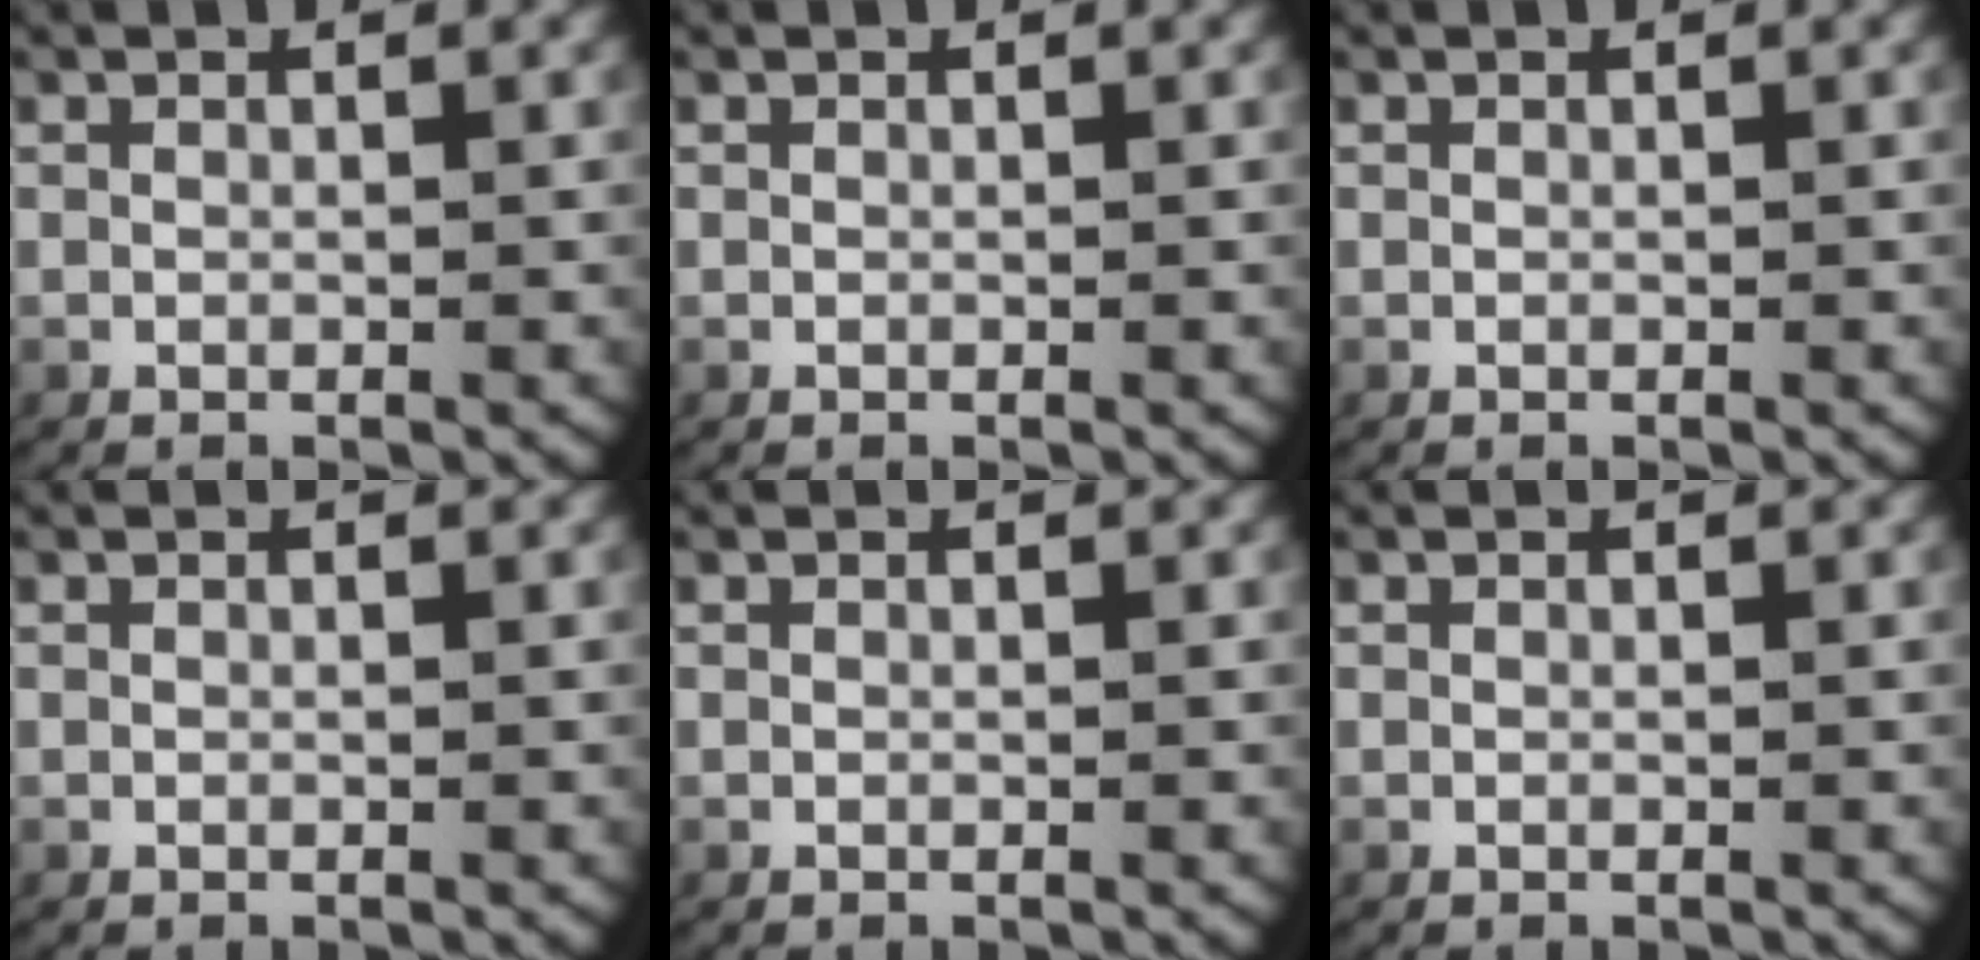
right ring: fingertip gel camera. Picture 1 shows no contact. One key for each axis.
{"total": 0.0}
{"total": 0.0}
{"total": 0.0}
{"total": 0.0}
{"total": 0.0}